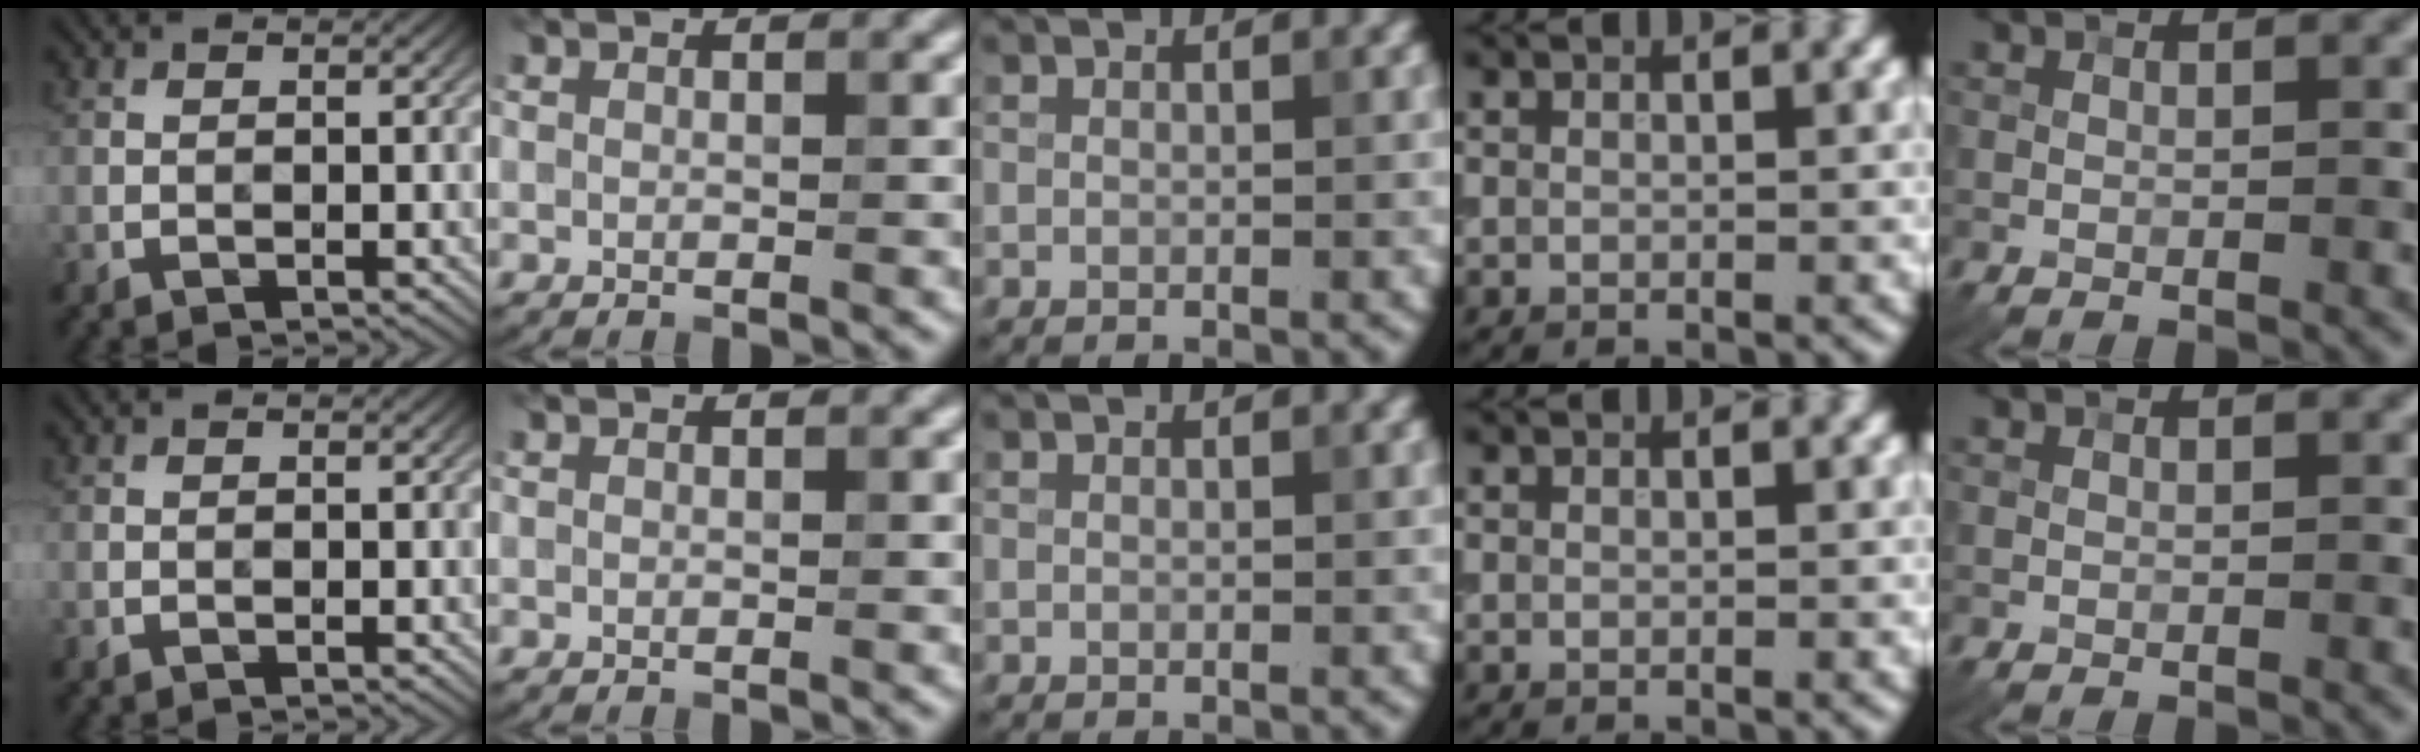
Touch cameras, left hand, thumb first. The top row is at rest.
{}